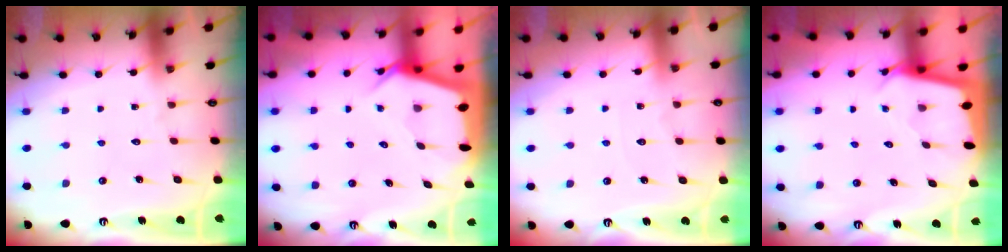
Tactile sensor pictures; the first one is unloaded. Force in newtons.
{"total": 5.7, "press": 5.7, "slide": 0.6}
{"total": 2.9, "press": 2.8, "slide": 0.4}
{"total": 2.4, "press": 2.4, "slide": 0.2}